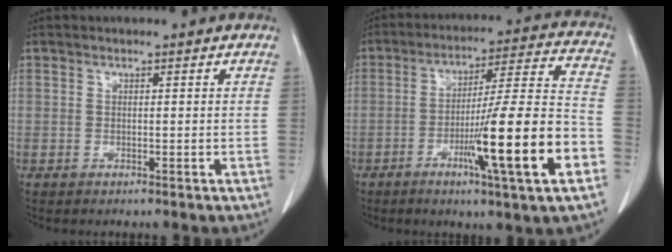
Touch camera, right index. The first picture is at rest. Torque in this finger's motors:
{"motor_torque": [2.09, -0.05, 1.05, 0.21]}